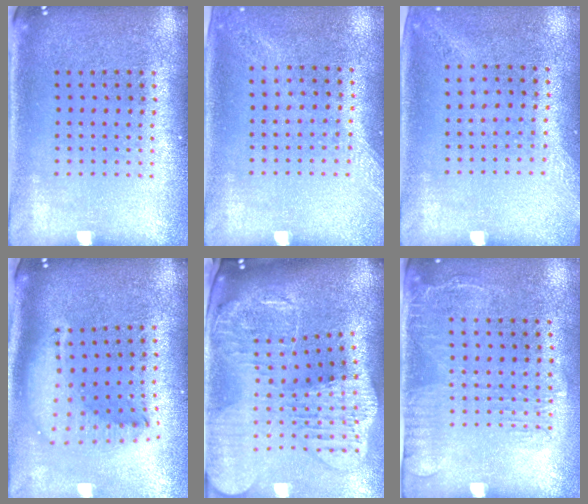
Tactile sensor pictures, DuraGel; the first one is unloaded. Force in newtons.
{"total": 1.4, "press": 1.3, "slide": 0.4}
{"total": 1.4, "press": 1.0, "slide": 1.0}
{"total": 2.2, "press": 1.7, "slide": 1.4}
{"total": 4.1, "press": 3.1, "slide": 2.6}
{"total": 1.6, "press": 1.2, "slide": 1.0}